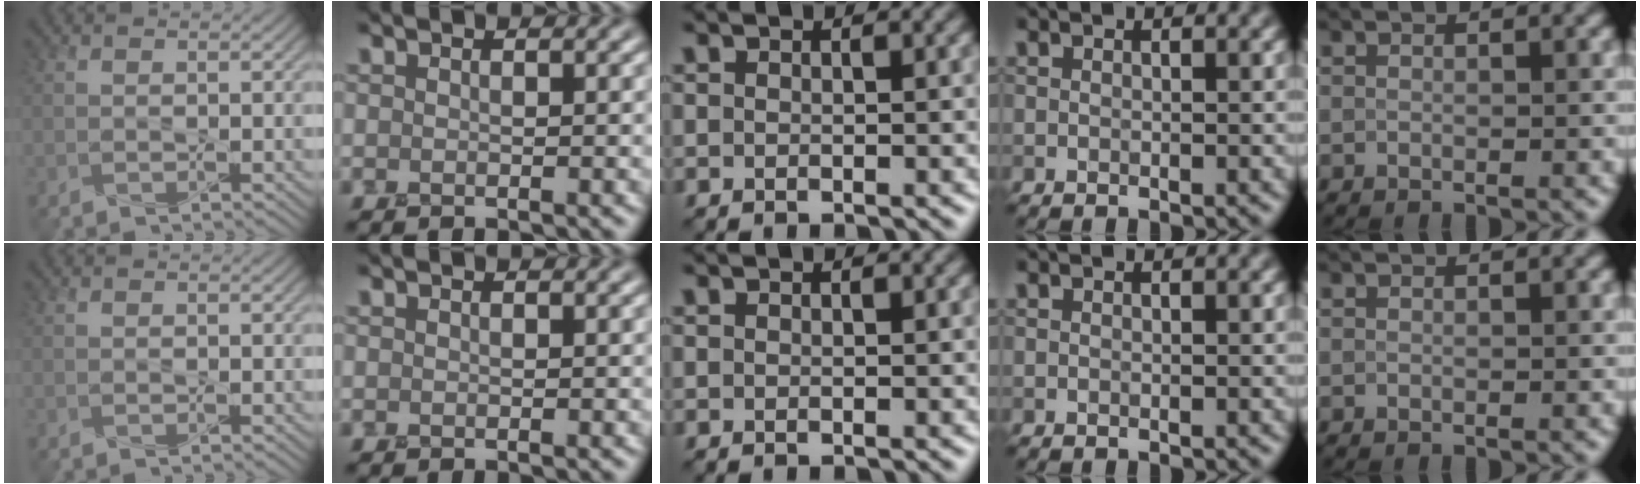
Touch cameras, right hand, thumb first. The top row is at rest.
{}